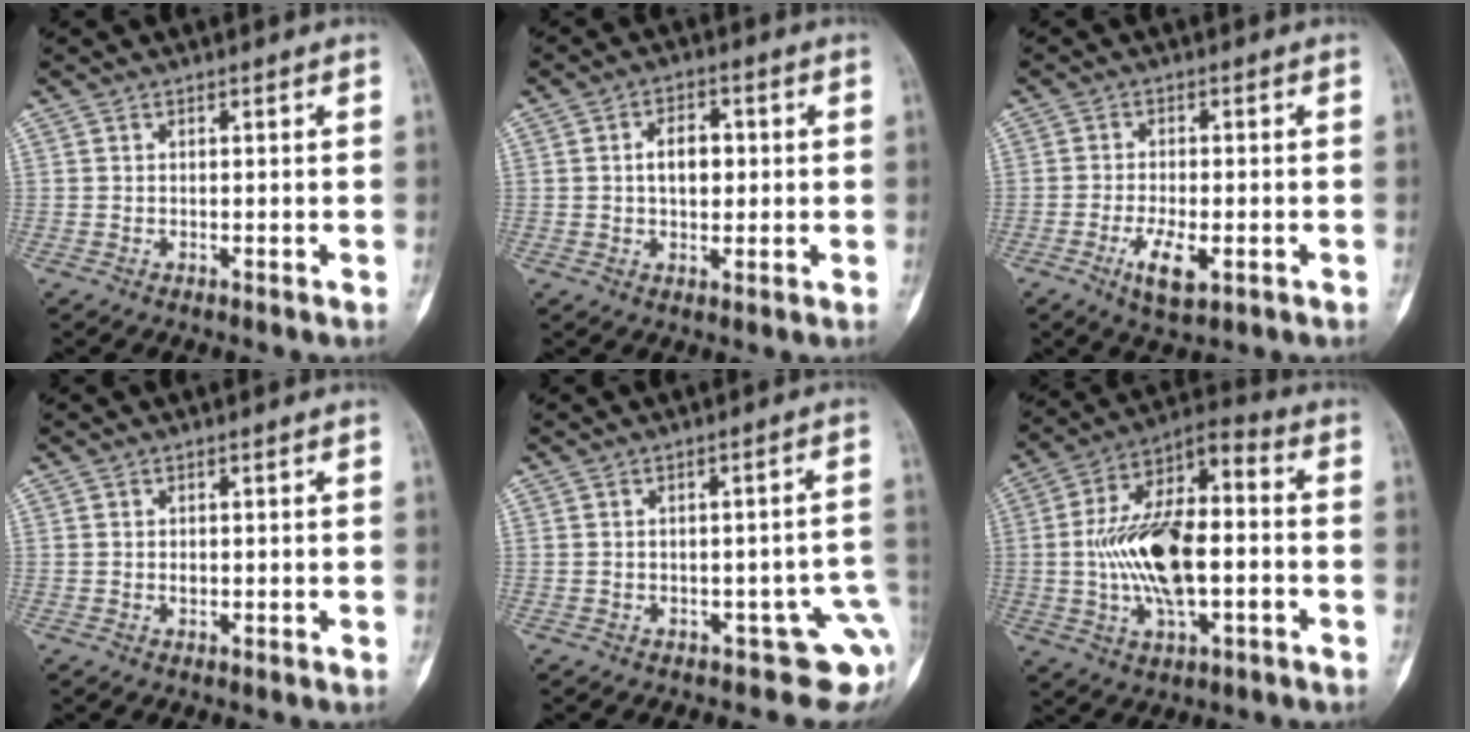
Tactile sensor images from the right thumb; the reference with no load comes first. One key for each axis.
{"total": 6.0, "fx": 0.5, "fy": 3.8, "fz": 4.7, "tx": -0.055, "ty": 0.006, "tz": 0.007}
{"total": 6.4, "fx": -2.5, "fy": 2.6, "fz": 5.3, "tx": -0.096, "ty": -0.001, "tz": -0.037}
{"total": 0.9, "fx": 0.0, "fy": 0.6, "fz": 0.6, "tx": -0.009, "ty": 0.000, "tz": 0.000}
{"total": 7.1, "fx": -2.7, "fy": 3.7, "fz": 5.5, "tx": -0.026, "ty": 0.017, "tz": -0.030}
{"total": 19.0, "fx": -2.1, "fy": 8.7, "fz": 16.8, "tx": -0.315, "ty": 0.036, "tz": -0.037}